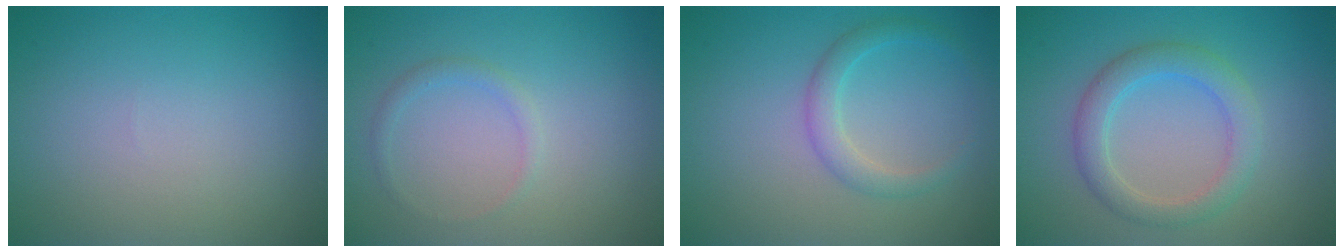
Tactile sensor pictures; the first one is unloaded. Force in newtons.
{"total": 1.1, "press": 1.1, "slide": 0.1}
{"total": 2.2, "press": 2.2, "slide": 0.1}
{"total": 3.5, "press": 3.5, "slide": 0.2}